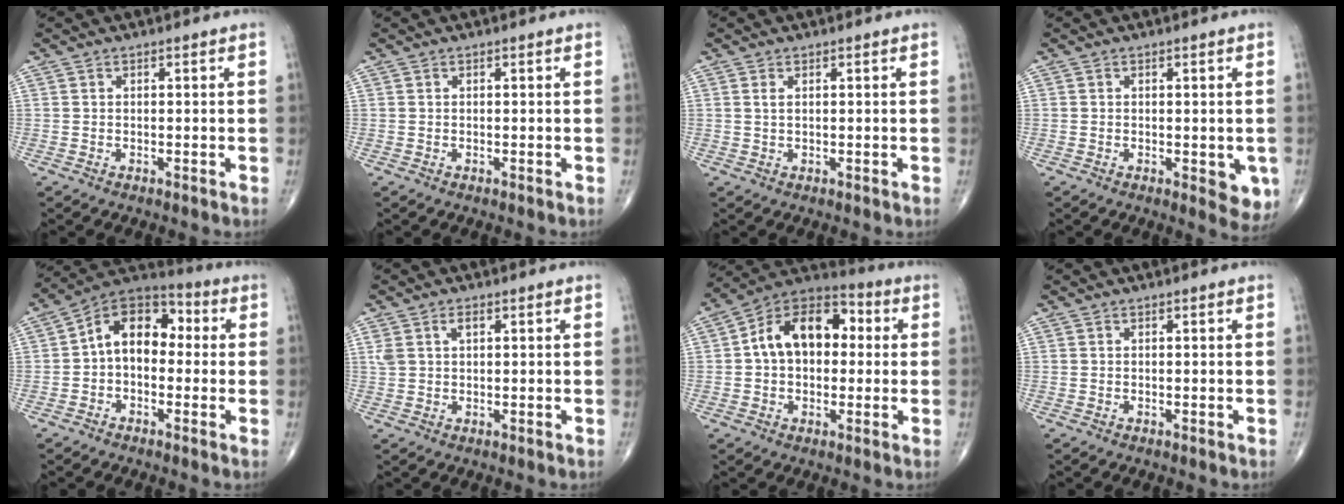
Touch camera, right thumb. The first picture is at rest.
{"total": 0.0}
{"total": 1.0, "force": [0.4, 0.3, 0.9], "torque": [-0.023, 0.005, 0.012]}
{"total": 4.9, "force": [-1.1, 2.3, 4.2], "torque": [-0.030, -0.007, -0.011]}
{"total": 11.7, "force": [0.2, 7.9, 8.6], "torque": [-0.107, 0.038, -0.017]}
{"total": 3.0, "force": [1.3, 1.6, 2.3], "torque": [-0.053, 0.008, 0.030]}
{"total": 15.3, "force": [1.8, 10.1, 11.3], "torque": [-0.152, 0.037, 0.016]}
{"total": 0.0}